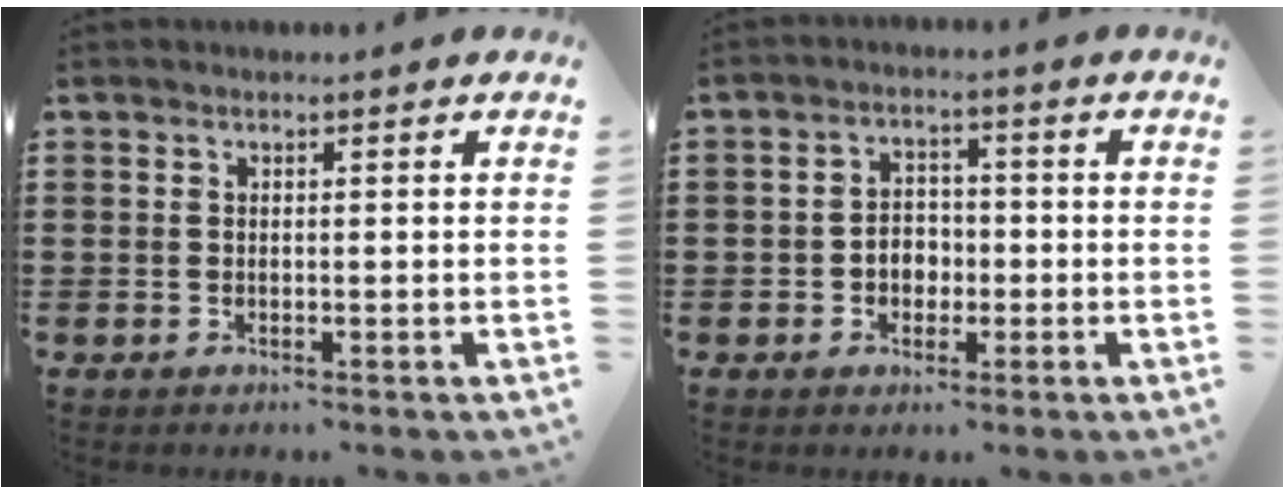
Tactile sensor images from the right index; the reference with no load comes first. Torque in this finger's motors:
{"motor_torque": [1.82, -0.33, 0.36, 0.05]}